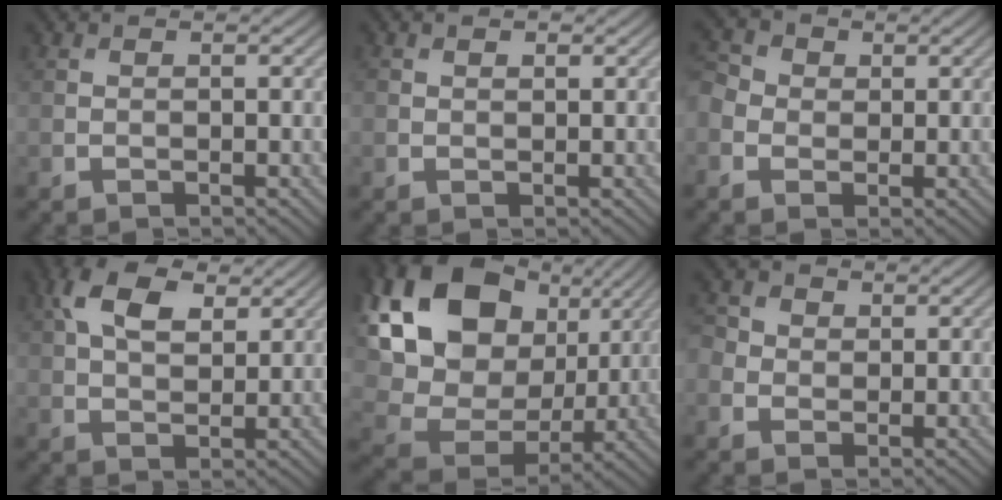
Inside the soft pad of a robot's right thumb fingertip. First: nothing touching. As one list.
[{"total": 1.0, "force": [0.6, 0.5, 0.6], "torque": [-0.010, 0.000, 0.011]}, {"total": 4.1, "force": [-0.2, 3.6, 2.0], "torque": [-0.058, 0.008, -0.011]}, {"total": 8.1, "force": [3.6, 4.5, 5.7], "torque": [-0.127, 0.010, 0.062]}, {"total": 23.7, "force": [8.8, 18.2, 12.4], "torque": [-0.353, 0.045, 0.188]}, {"total": 2.9, "force": [0.2, 2.7, 1.1], "torque": [-0.033, 0.004, 0.002]}]